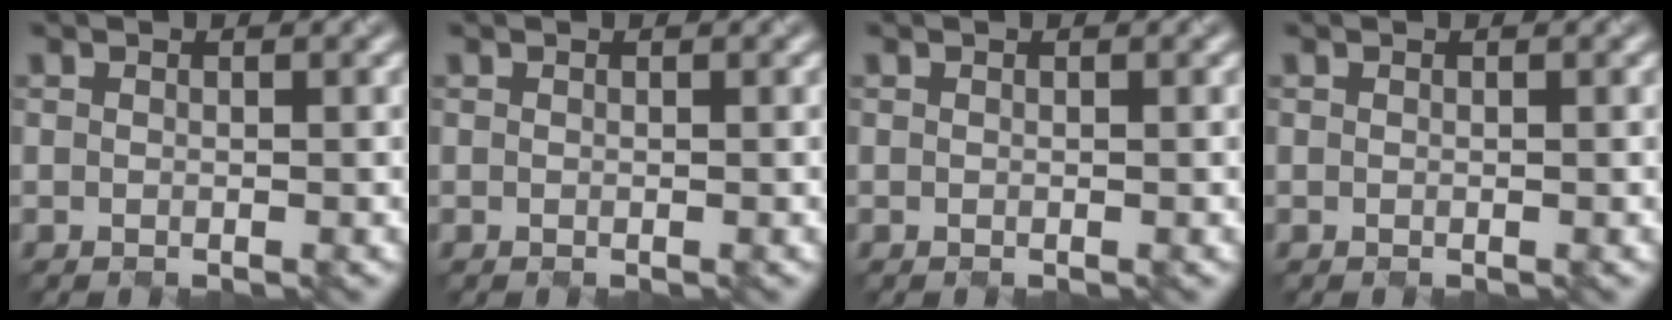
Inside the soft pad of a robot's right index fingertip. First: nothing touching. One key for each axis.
{"total": 0.0}
{"total": 0.0}
{"total": 0.0}